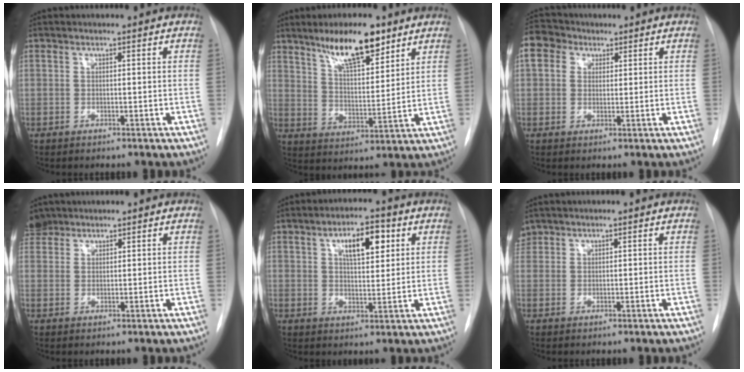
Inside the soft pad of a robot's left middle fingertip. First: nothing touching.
{"total": 11.0, "force": [7.6, 2.6, 7.5], "torque": [-0.127, 0.000, 0.134]}
{"total": 11.7, "force": [5.2, 9.4, 4.7], "torque": [-0.132, 0.051, 0.095]}
{"total": 5.0, "force": [4.1, 2.8, 0.6], "torque": [-0.008, 0.013, 0.080]}
{"total": 7.0, "force": [3.0, 2.6, 5.8], "torque": [-0.091, 0.009, 0.047]}
{"total": 2.9, "force": [2.1, 1.9, 0.1], "torque": [-0.003, 0.013, 0.041]}